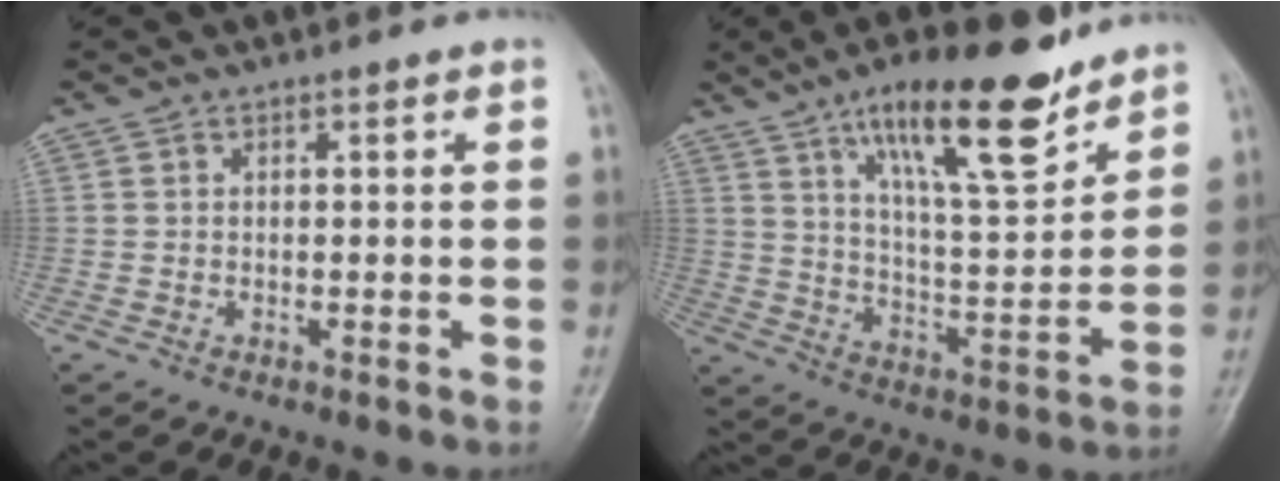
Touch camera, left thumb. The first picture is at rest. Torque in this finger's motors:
{"motor_torque": [1.66, 1.64, 1.55, -1.22, 0.10]}